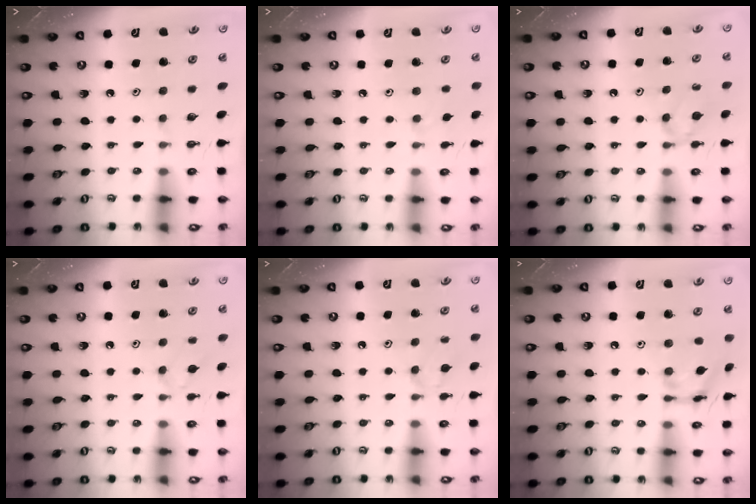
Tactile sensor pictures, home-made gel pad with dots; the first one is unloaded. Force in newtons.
{"total": 4.5, "press": 4.4, "slide": 0.8}
{"total": 7.4, "press": 7.3, "slide": 0.8}
{"total": 2.2, "press": 2.1, "slide": 0.6}
{"total": 6.3, "press": 6.3, "slide": 0.9}
{"total": 12.6, "press": 12.5, "slide": 0.9}